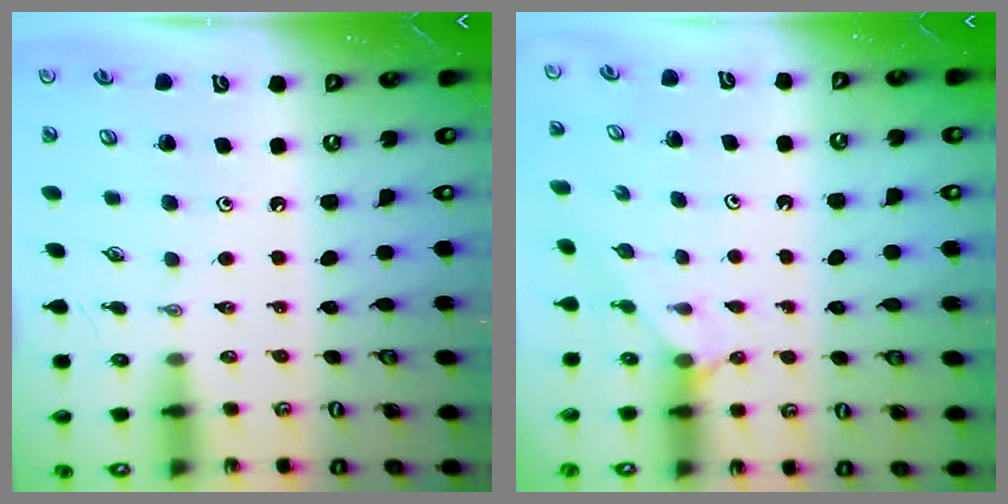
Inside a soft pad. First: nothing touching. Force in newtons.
{"total": 2.1, "press": 2.1, "slide": 0.1}